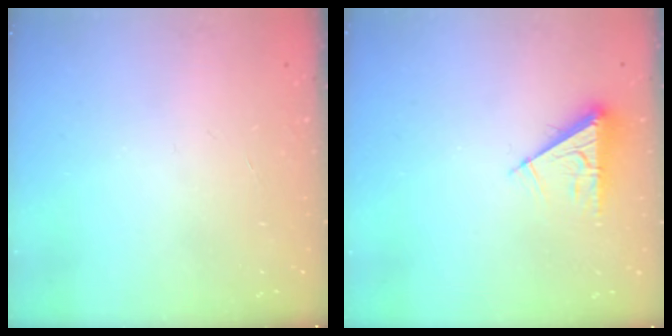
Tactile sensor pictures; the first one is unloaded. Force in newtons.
{"total": 6.1, "press": 6.0, "slide": 1.0}